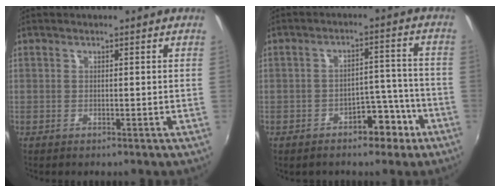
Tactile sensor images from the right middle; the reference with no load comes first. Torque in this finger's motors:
{"motor_torque": [1.07, -1.07, 0.17, 0.06]}